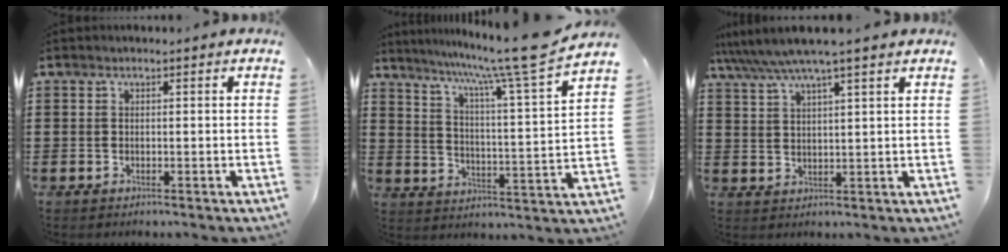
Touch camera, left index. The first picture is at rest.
{"total": 10.7, "force": [8.8, -1.3, 6.0], "torque": [-0.122, -0.063, 0.132]}
{"total": 5.7, "force": [4.7, 0.1, 3.4], "torque": [-0.078, -0.017, 0.080]}